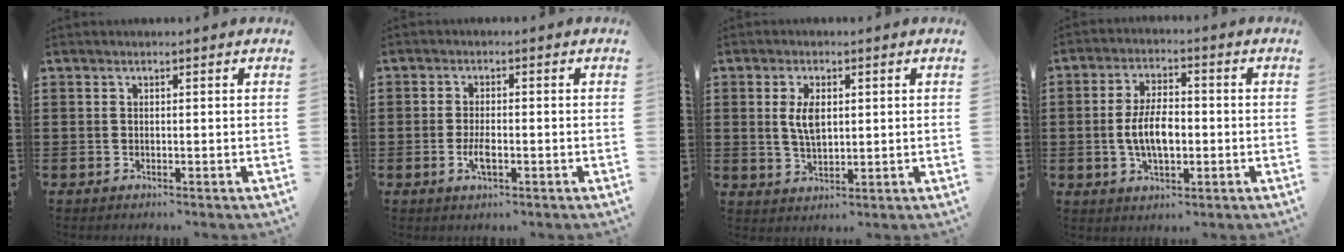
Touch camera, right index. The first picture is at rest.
{"total": 3.0, "force": [-0.9, 1.0, 2.7], "torque": [-0.065, -0.008, -0.019]}
{"total": 4.7, "force": [0.9, 2.3, 4.1], "torque": [-0.085, 0.008, 0.015]}
{"total": 6.8, "force": [-0.9, 3.3, 5.9], "torque": [-0.120, -0.003, -0.022]}